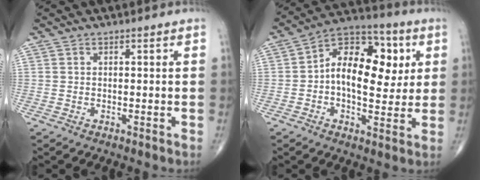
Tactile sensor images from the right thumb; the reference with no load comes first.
{"total": 16.6, "force": [2.1, 9.8, 13.3], "torque": [-0.171, 0.020, 0.025]}